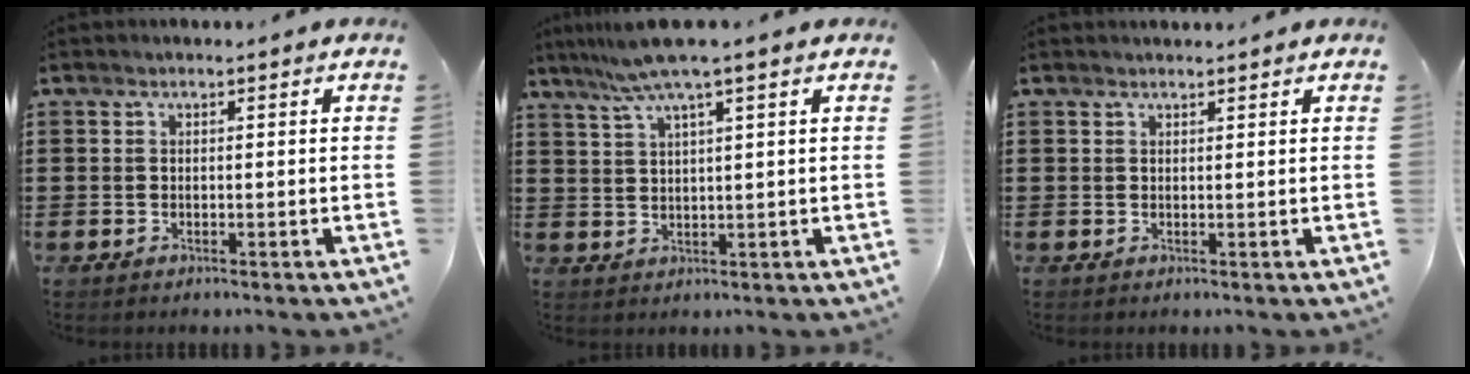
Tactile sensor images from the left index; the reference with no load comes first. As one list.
[{"total": 5.9, "force": [3.9, -0.4, 4.5], "torque": [-0.097, -0.007, 0.069]}, {"total": 0.8, "force": [0.7, -0.1, 0.1], "torque": [-0.004, -0.003, 0.015]}]